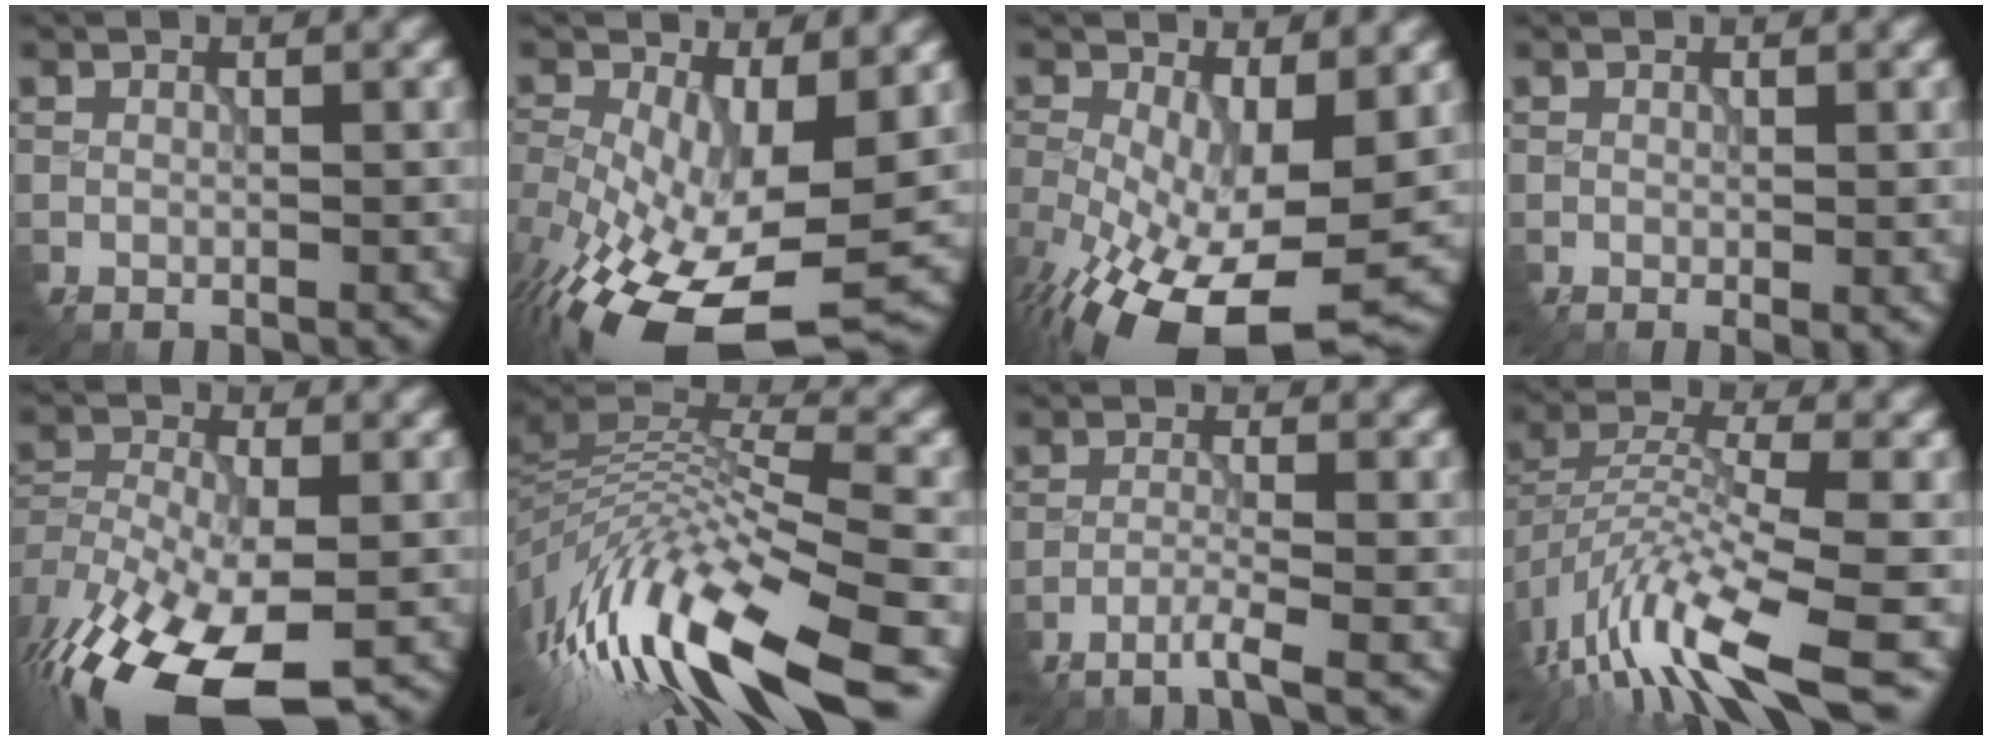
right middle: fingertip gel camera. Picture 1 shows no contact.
{"total": 14.1, "force": [-4.7, 6.9, 11.4], "torque": [-0.234, -0.038, -0.065]}
{"total": 13.3, "force": [-5.2, 5.8, 10.7], "torque": [-0.200, -0.040, -0.074]}
{"total": 1.2, "force": [-0.1, 0.3, 1.2], "torque": [-0.017, -0.008, 0.001]}
{"total": 15.2, "force": [-9.0, 7.2, 9.8], "torque": [-0.215, -0.036, -0.135]}
{"total": 13.9, "force": [-6.7, 4.0, 11.5], "torque": [-0.241, 0.018, -0.123]}
{"total": 2.8, "force": [-2.4, -0.2, 1.6], "torque": [-0.035, 0.002, -0.054]}
{"total": 10.0, "force": [-6.8, 2.5, 7.0], "torque": [-0.133, -0.002, -0.129]}